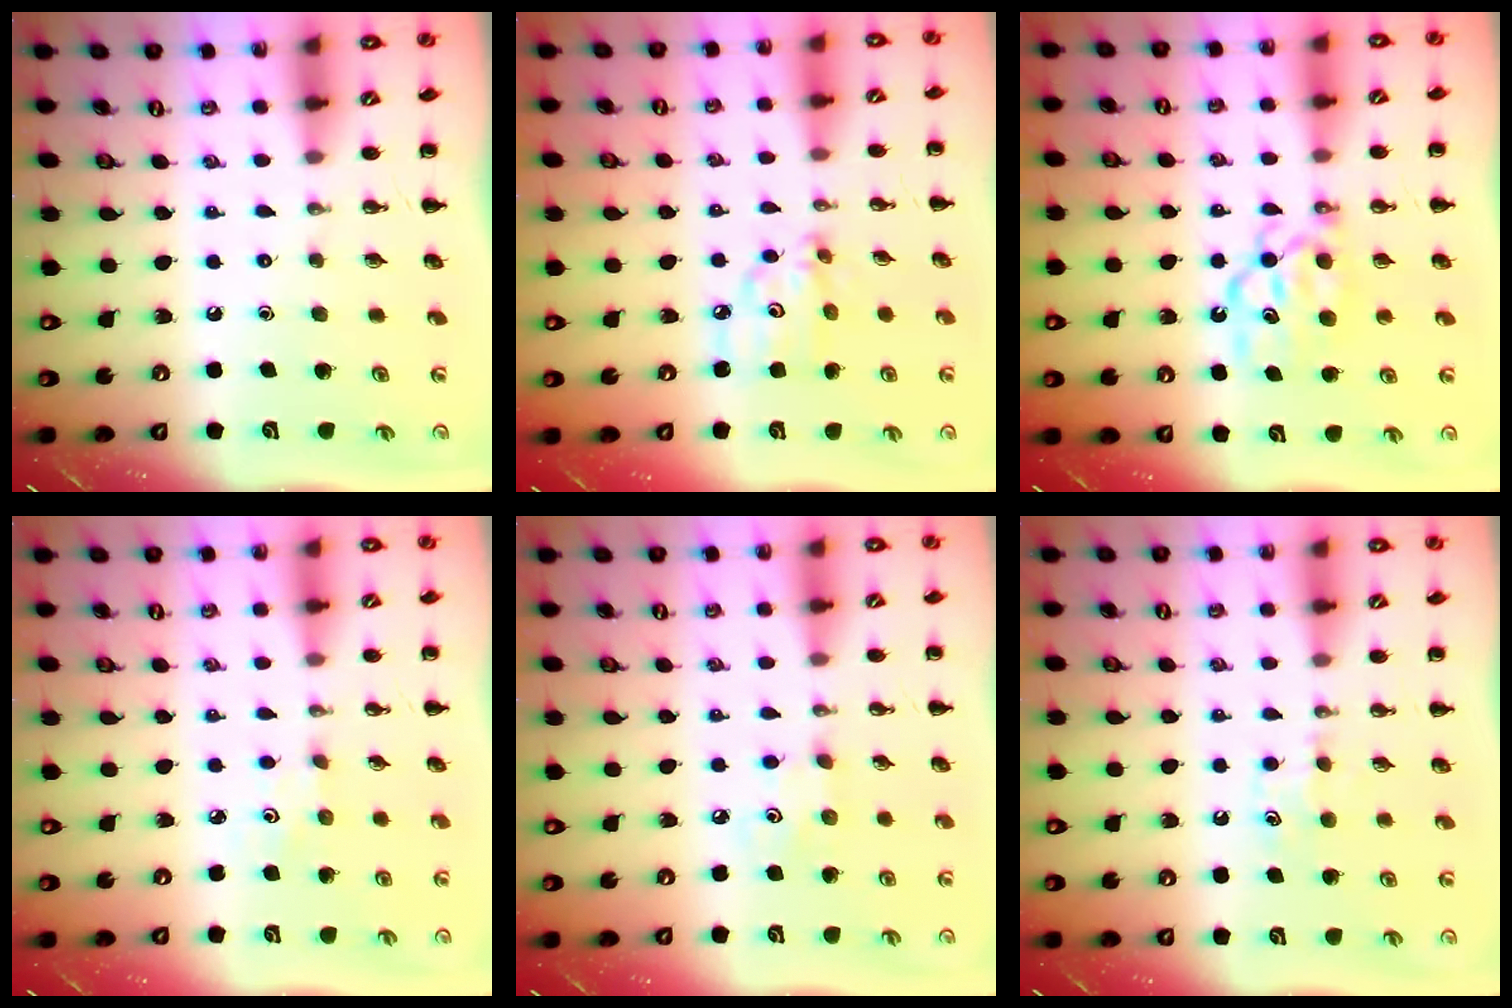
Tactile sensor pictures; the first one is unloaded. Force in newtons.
{"total": 6.8, "press": 6.8, "slide": 0.7}
{"total": 8.5, "press": 8.4, "slide": 1.1}
{"total": 1.4, "press": 1.3, "slide": 0.4}
{"total": 2.9, "press": 2.8, "slide": 0.8}
{"total": 4.6, "press": 4.4, "slide": 1.4}